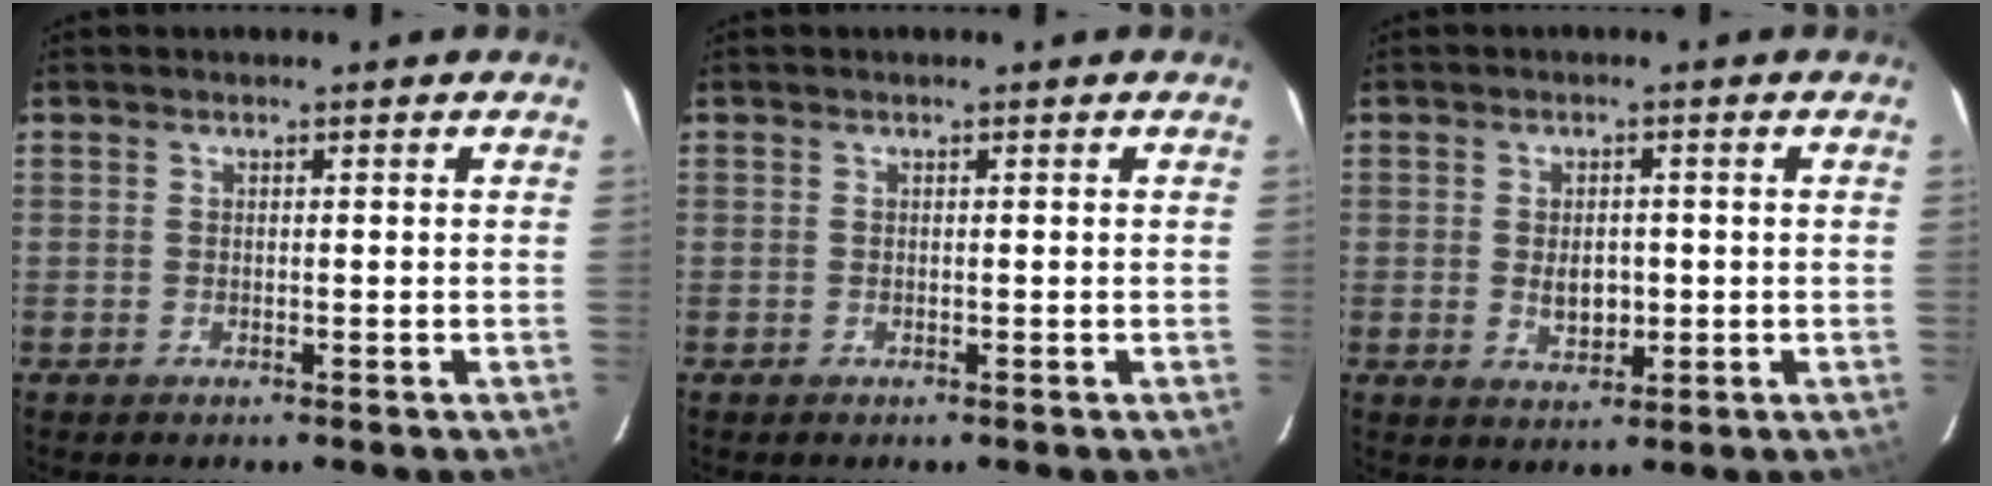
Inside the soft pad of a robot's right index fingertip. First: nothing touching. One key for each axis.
{"total": 0.0}
{"total": 4.3, "fx": -0.4, "fy": 2.8, "fz": 3.2, "tx": -0.054, "ty": -0.004, "tz": 0.000}